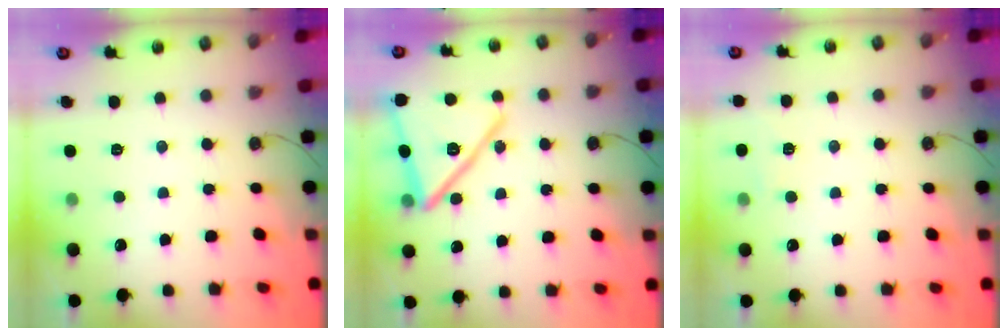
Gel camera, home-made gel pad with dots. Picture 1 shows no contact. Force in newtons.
{"total": 20.0, "press": 19.9, "slide": 1.4}
{"total": 3.7, "press": 3.7, "slide": 0.3}